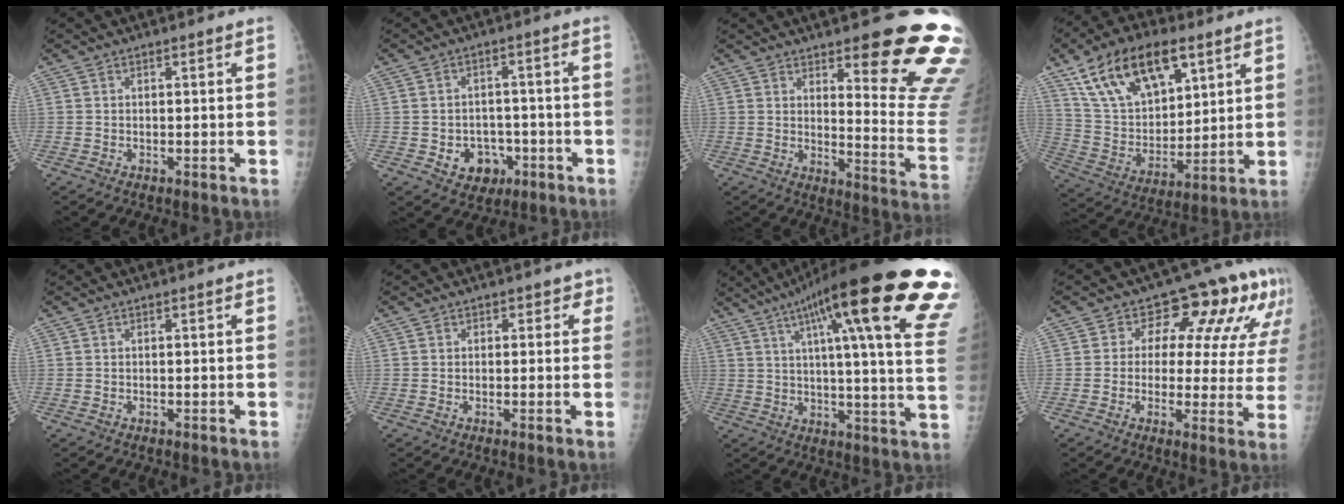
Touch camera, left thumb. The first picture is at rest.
{"total": 7.2, "force": [-2.6, 5.9, 3.1], "torque": [-0.016, 0.022, -0.030]}
{"total": 18.5, "force": [11.8, 3.8, 13.7], "torque": [-0.141, -0.091, 0.155]}
{"total": 20.2, "force": [11.0, 10.4, 13.3], "torque": [-0.202, -0.031, 0.209]}
{"total": 0.0}
{"total": 1.9, "force": [0.8, 1.7, 0.5], "torque": [0.027, 0.001, -0.001]}
{"total": 31.5, "force": [17.2, 5.0, 25.9], "torque": [-0.284, -0.027, 0.230]}
{"total": 14.8, "force": [6.9, 8.3, 10.2], "torque": [-0.079, -0.015, 0.070]}